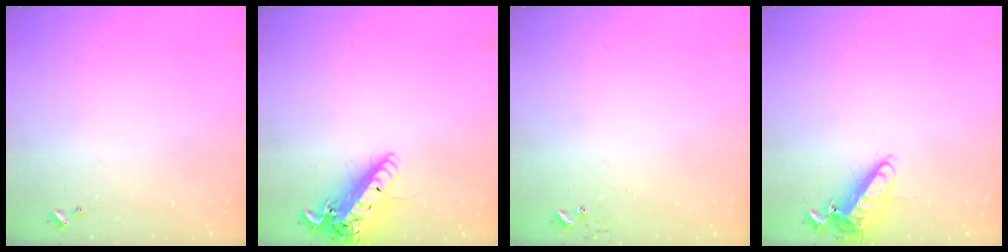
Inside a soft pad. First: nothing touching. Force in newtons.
{"total": 17.4, "press": 16.9, "slide": 4.1}
{"total": 3.9, "press": 3.9, "slide": 0.3}
{"total": 12.7, "press": 12.5, "slide": 2.1}